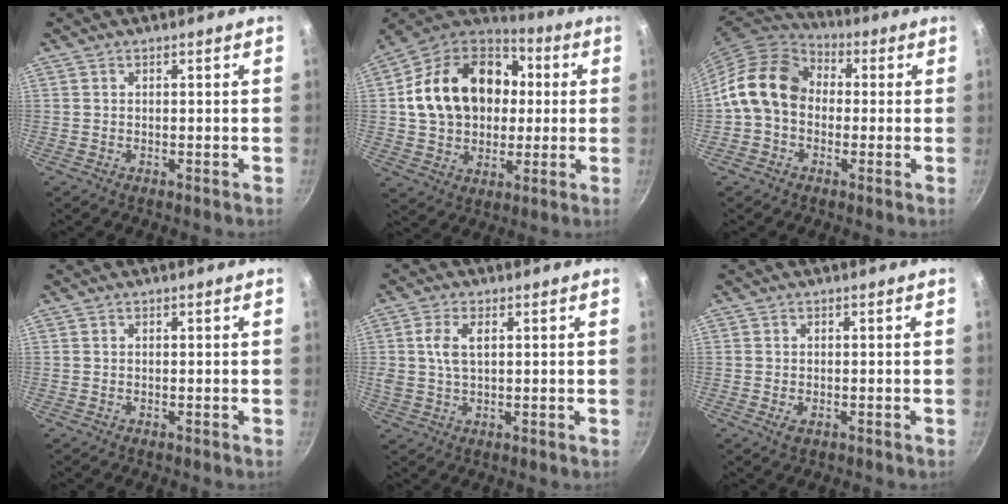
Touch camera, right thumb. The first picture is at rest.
{"total": 23.0, "force": [2.8, 17.4, 14.7], "torque": [-0.234, 0.035, 0.045]}
{"total": 13.2, "force": [0.1, 10.3, 8.2], "torque": [-0.120, 0.031, -0.018]}
{"total": 0.0}
{"total": 5.1, "force": [1.3, 2.7, 4.1], "torque": [-0.079, 0.005, 0.026]}
{"total": 1.8, "force": [-0.6, 1.1, 1.3], "torque": [-0.023, -0.004, -0.010]}